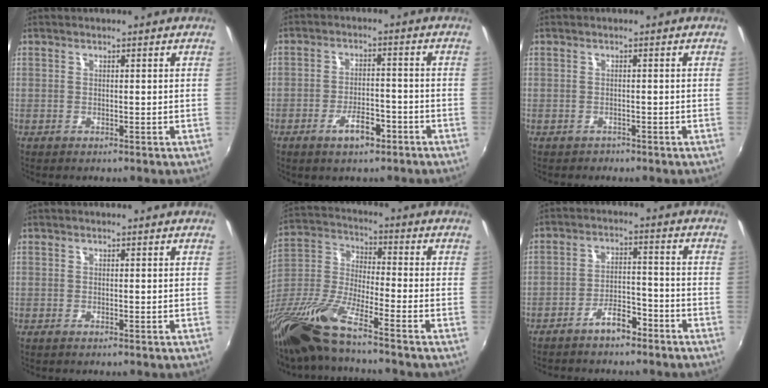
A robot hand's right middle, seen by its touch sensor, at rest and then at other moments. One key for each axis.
{"total": 5.6, "fx": -3.5, "fy": 2.5, "fz": 3.6, "tx": -0.069, "ty": 0.003, "tz": -0.049}
{"total": 1.1, "fx": -0.8, "fy": 0.8, "fz": 0.0, "tx": -0.004, "ty": 0.000, "tz": -0.009}
{"total": 0.0}
{"total": 15.6, "fx": -11.8, "fy": 1.1, "fz": 10.1, "tx": -0.208, "ty": -0.032, "tz": -0.241}
{"total": 6.0, "fx": -4.8, "fy": 2.3, "fz": 2.9, "tx": -0.065, "ty": 0.019, "tz": -0.074}